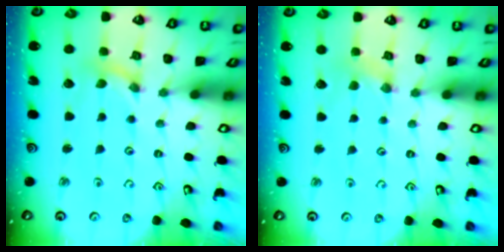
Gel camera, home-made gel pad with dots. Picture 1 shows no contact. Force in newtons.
{"total": 2.6, "press": 2.6, "slide": 0.3}